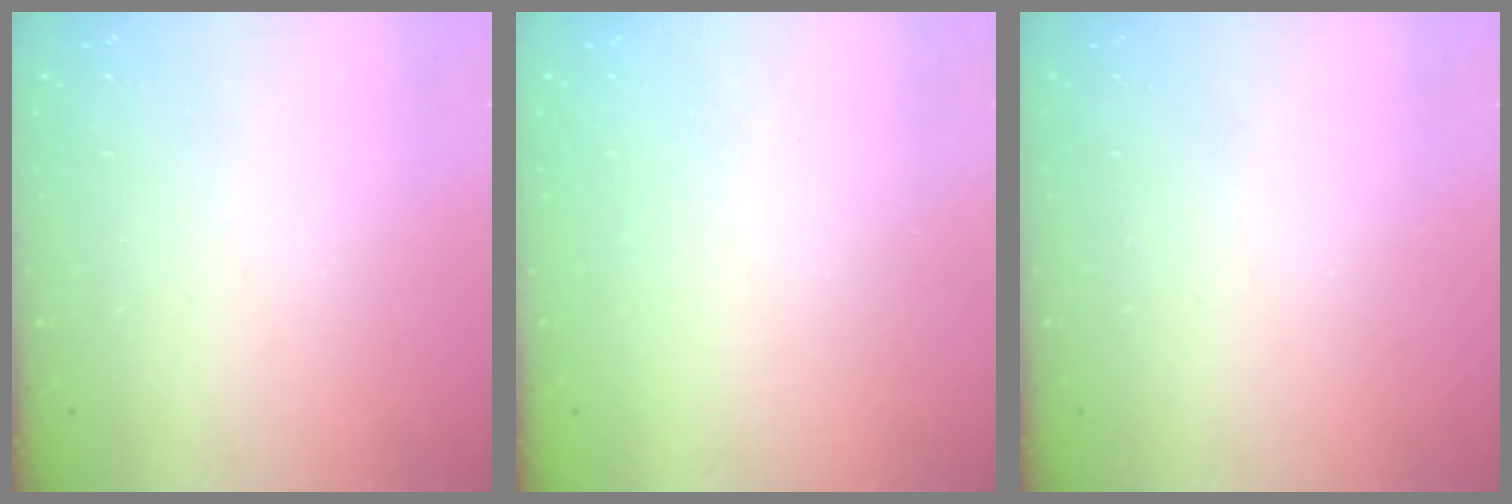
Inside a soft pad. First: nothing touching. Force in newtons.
{"total": 0.8, "press": 0.7, "slide": 0.3}
{"total": 0.0}